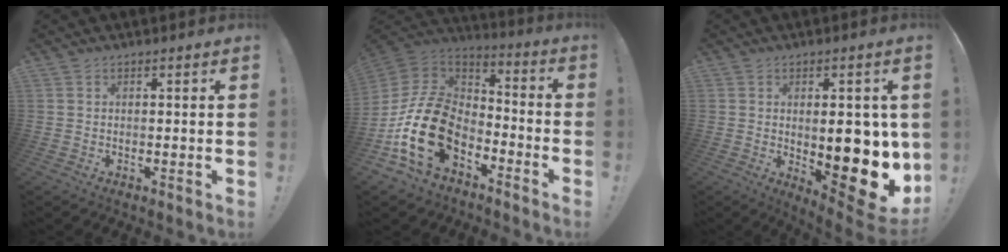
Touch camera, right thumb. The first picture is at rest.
{"total": 24.0, "force": [-8.7, 14.7, 16.9], "torque": [-0.340, 0.053, -0.135]}
{"total": 14.0, "force": [-0.1, 5.7, 12.8], "torque": [-0.147, -0.013, 0.009]}